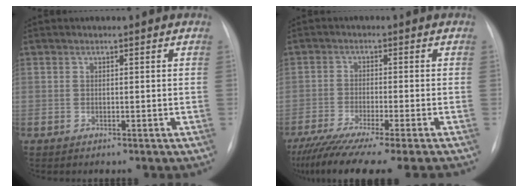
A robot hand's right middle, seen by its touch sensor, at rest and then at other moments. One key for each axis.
{"total": 13.9, "fx": -11.6, "fy": -0.6, "fz": 7.6, "tx": -0.121, "ty": -0.045, "tz": -0.185}